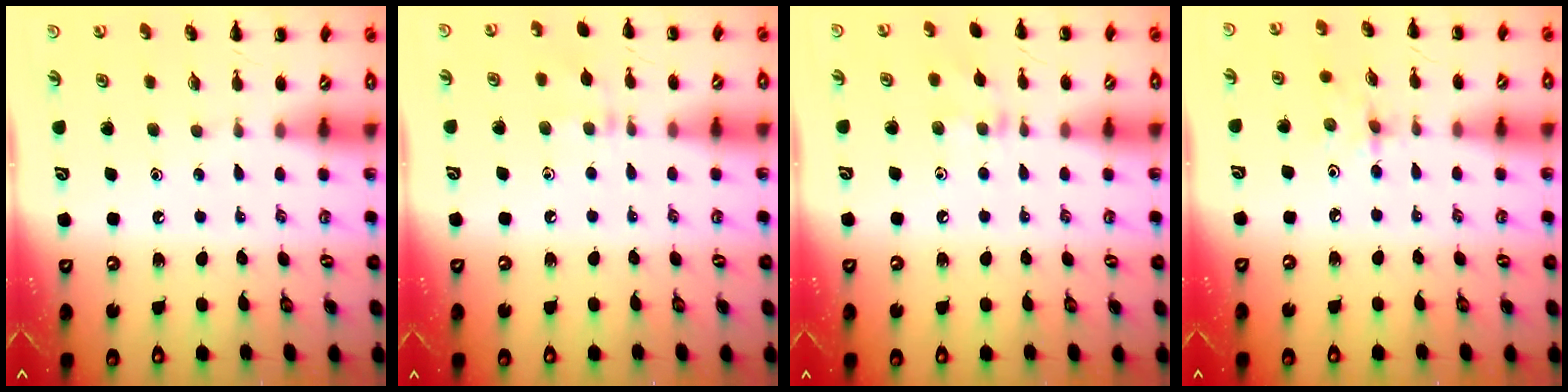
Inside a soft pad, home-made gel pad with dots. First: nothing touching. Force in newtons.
{"total": 6.8, "press": 6.4, "slide": 2.3}
{"total": 7.0, "press": 6.7, "slide": 1.8}
{"total": 2.9, "press": 2.7, "slide": 0.9}